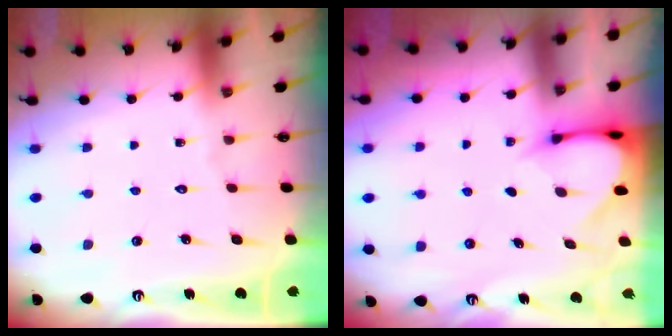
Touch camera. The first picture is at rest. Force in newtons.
{"total": 3.8, "press": 3.8, "slide": 0.3}